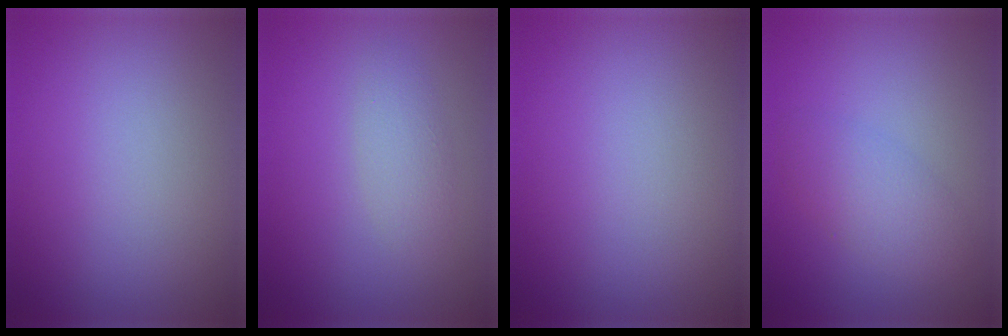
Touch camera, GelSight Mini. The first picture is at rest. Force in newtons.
{"total": 1.8, "press": 1.8, "slide": 0.0}
{"total": 0.0}
{"total": 2.9, "press": 2.9, "slide": 0.2}